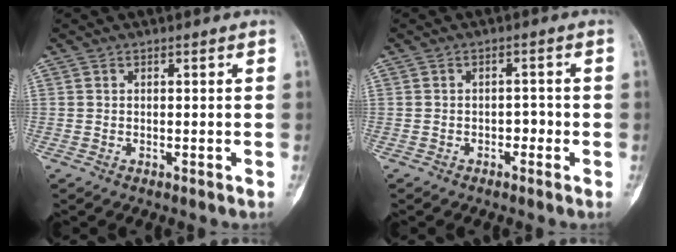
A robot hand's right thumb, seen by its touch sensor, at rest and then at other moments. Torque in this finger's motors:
{"motor_torque": [-0.31, 0.11, 0.13, 0.06, -0.02]}